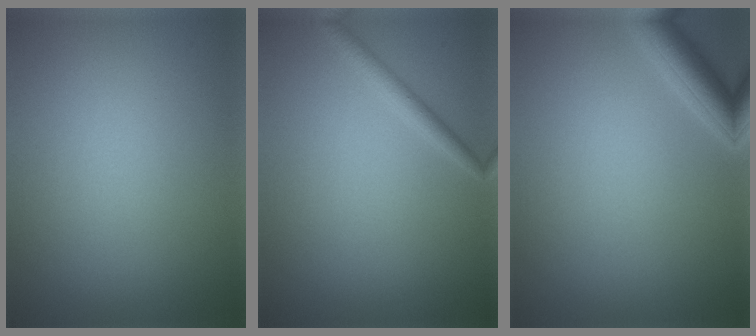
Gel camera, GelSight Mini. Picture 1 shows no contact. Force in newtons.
{"total": 1.5, "press": 1.5, "slide": 0.1}
{"total": 3.3, "press": 3.3, "slide": 0.2}